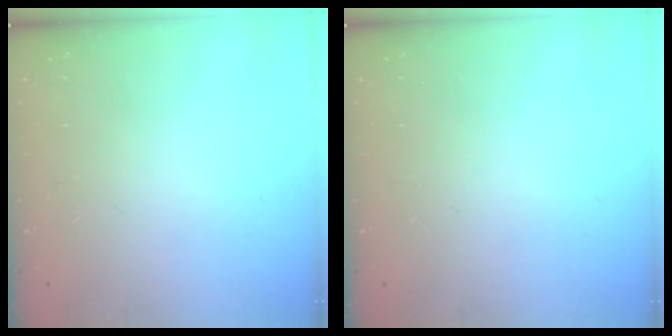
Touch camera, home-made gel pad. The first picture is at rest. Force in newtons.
{"total": 0.0}